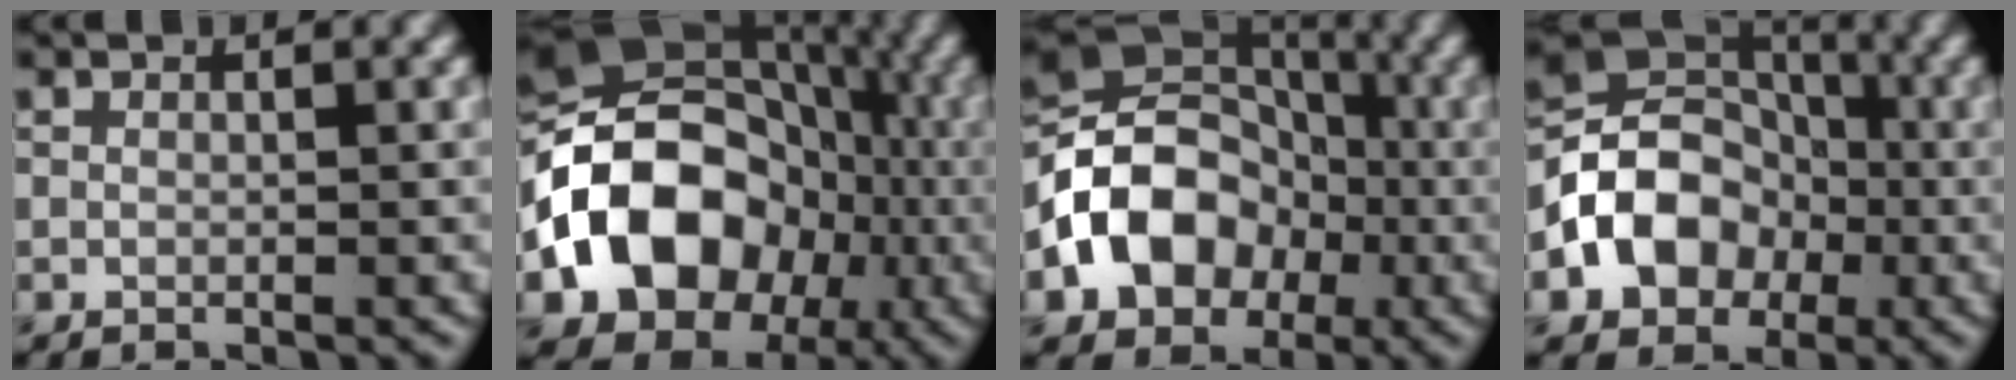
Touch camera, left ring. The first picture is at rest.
{"total": 13.7, "force": [-3.4, 10.8, 7.8], "torque": [-0.123, 0.010, -0.073]}
{"total": 9.6, "force": [-2.8, 7.4, 5.5], "torque": [-0.076, 0.003, -0.055]}
{"total": 7.8, "force": [-2.3, 6.1, 4.2], "torque": [-0.051, 0.007, -0.047]}